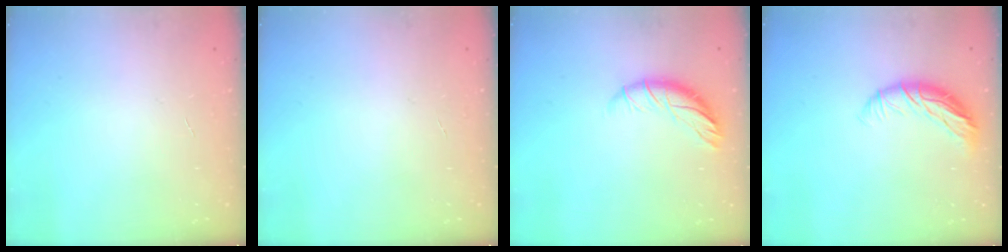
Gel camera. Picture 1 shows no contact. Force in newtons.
{"total": 0.0}
{"total": 9.0, "press": 9.0, "slide": 1.2}
{"total": 9.5, "press": 9.2, "slide": 2.2}